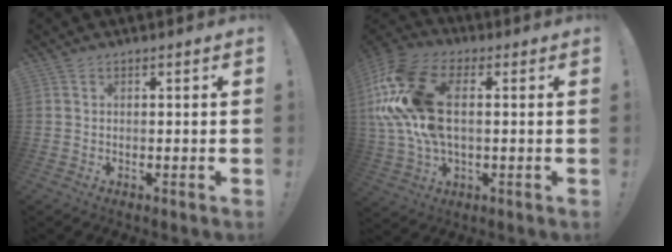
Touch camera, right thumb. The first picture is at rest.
{"total": 20.4, "force": [3.0, 12.4, 16.0], "torque": [-0.312, 0.004, 0.058]}